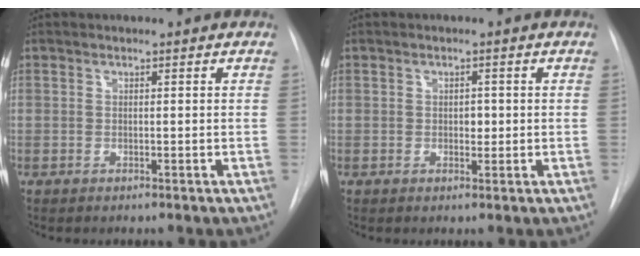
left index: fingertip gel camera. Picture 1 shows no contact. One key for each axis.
{"total": 1.5, "fx": -0.4, "fy": 1.0, "fz": 1.0, "tx": -0.012, "ty": -0.002, "tz": -0.004}